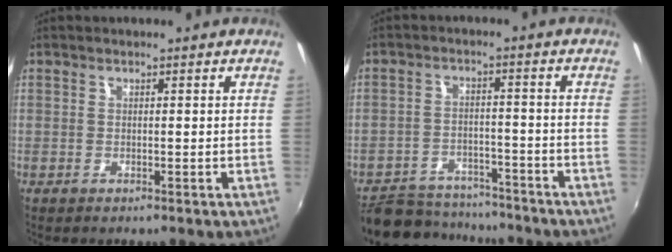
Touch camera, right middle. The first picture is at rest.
{"total": 15.3, "force": [-13.3, 5.6, 5.0], "torque": [-0.127, 0.002, -0.190]}